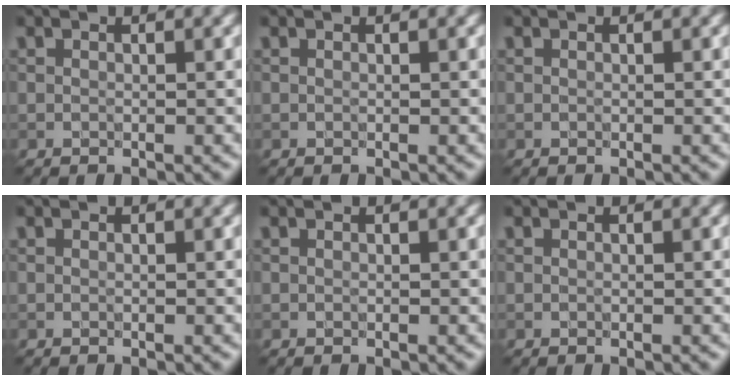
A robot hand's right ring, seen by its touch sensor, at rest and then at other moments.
{"total": 0.0}
{"total": 0.0}
{"total": 0.0}
{"total": 0.0}
{"total": 0.0}